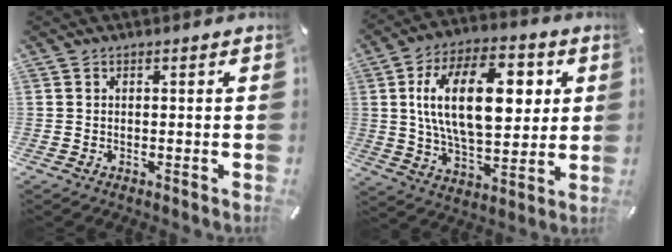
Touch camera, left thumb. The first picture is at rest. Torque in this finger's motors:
{"motor_torque": [2.60, 2.40, 2.44, -0.34, 0.38]}